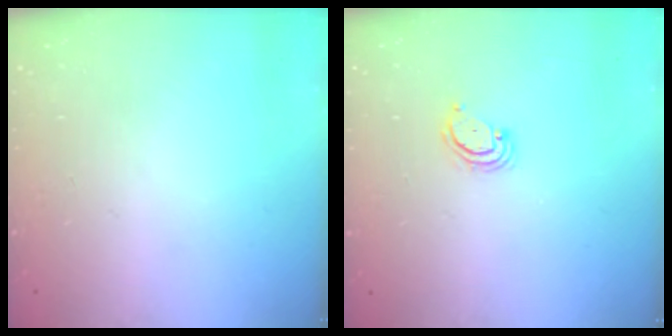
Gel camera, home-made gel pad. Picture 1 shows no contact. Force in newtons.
{"total": 3.1, "press": 3.1, "slide": 0.5}